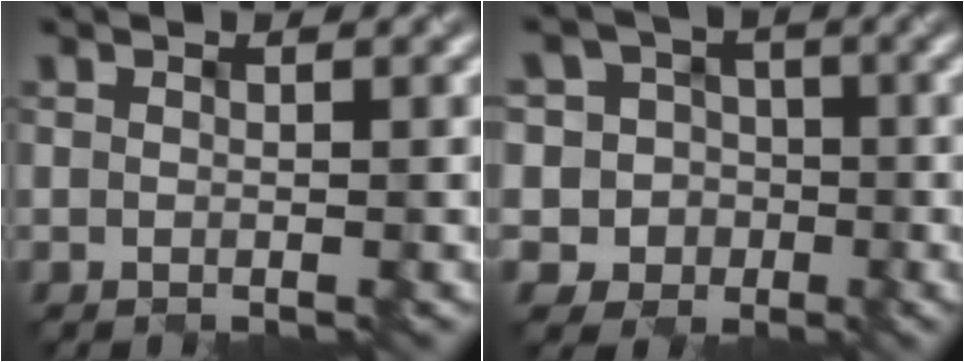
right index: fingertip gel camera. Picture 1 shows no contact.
{"total": 4.1, "force": [-1.1, 4.0, 0.2], "torque": [0.012, 0.019, -0.040]}